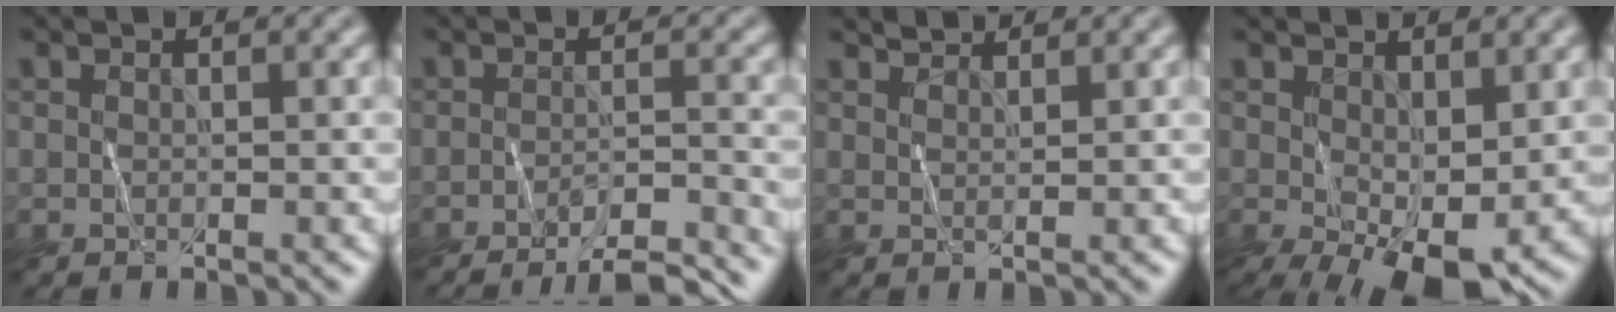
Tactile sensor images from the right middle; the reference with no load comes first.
{"total": 6.1, "force": [-5.6, 0.7, 2.4], "torque": [-0.034, 0.003, -0.075]}
{"total": 1.5, "force": [1.5, -0.1, 0.1], "torque": [-0.005, 0.007, 0.028]}
{"total": 7.1, "force": [-1.2, 3.1, 6.2], "torque": [-0.112, -0.006, -0.013]}